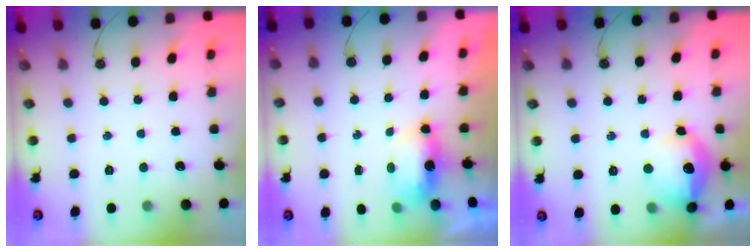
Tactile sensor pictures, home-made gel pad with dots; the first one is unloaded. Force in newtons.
{"total": 8.2, "press": 6.6, "slide": 4.9}
{"total": 14.9, "press": 14.8, "slide": 1.1}